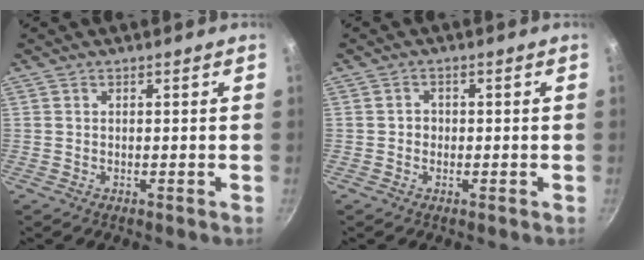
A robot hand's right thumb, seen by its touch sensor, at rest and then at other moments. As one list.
[{"total": 1.7, "force": [-0.2, 1.6, 0.6], "torque": [-0.002, 0.004, -0.006]}]